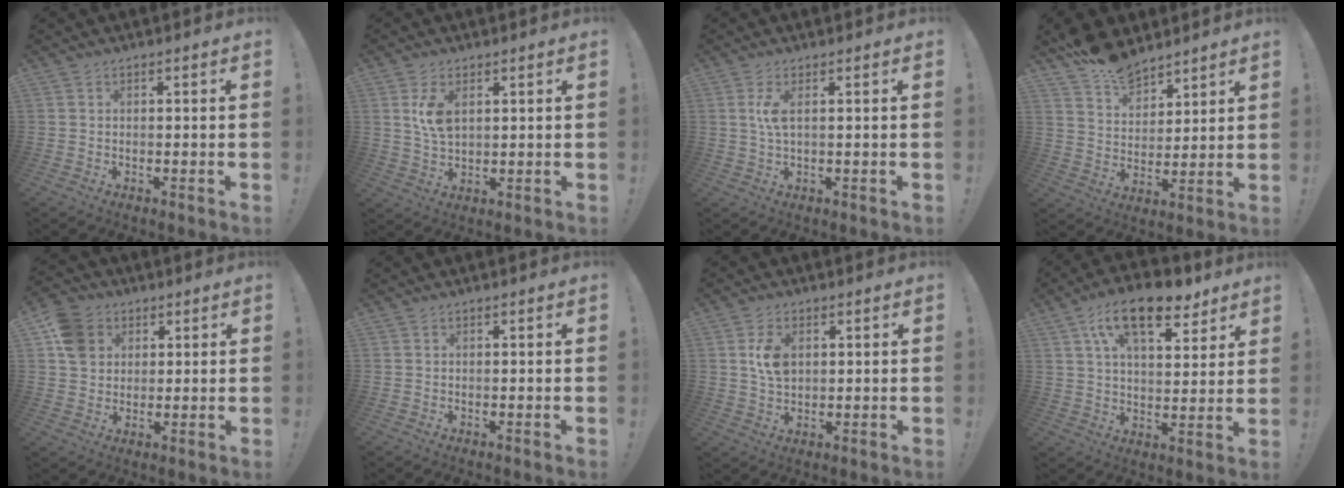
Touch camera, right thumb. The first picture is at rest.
{"total": 6.6, "force": [2.4, 3.6, 4.9], "torque": [-0.091, -0.008, 0.041]}
{"total": 3.9, "force": [0.8, 1.0, 3.7], "torque": [-0.063, -0.003, 0.011]}
{"total": 11.2, "force": [9.3, 5.4, 3.0], "torque": [-0.059, -0.069, 0.180]}
{"total": 8.6, "force": [3.1, 7.2, 3.5], "torque": [-0.058, 0.003, 0.068]}
{"total": 0.0}
{"total": 6.6, "force": [1.5, 4.4, 4.8], "torque": [-0.086, 0.000, 0.026]}
{"total": 16.2, "force": [9.6, 7.3, 10.8], "torque": [-0.173, -0.045, 0.167]}